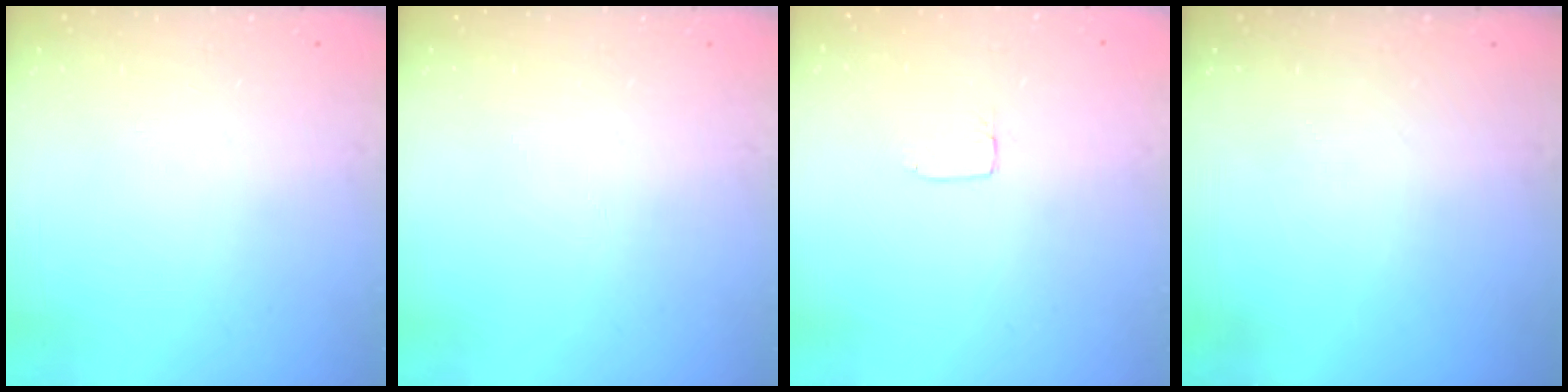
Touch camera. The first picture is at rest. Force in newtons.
{"total": 0.0}
{"total": 1.2, "press": 1.2, "slide": 0.0}
{"total": 0.0}